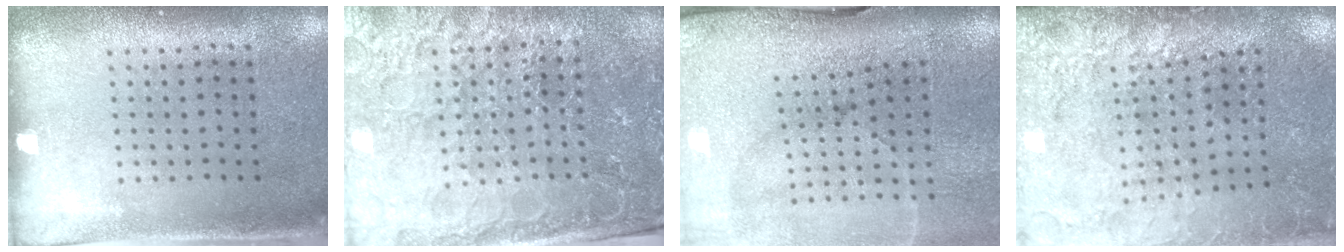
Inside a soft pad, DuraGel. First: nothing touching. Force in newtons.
{"total": 4.8, "press": 4.5, "slide": 1.6}
{"total": 5.0, "press": 3.9, "slide": 3.2}
{"total": 3.0, "press": 3.0, "slide": 0.5}